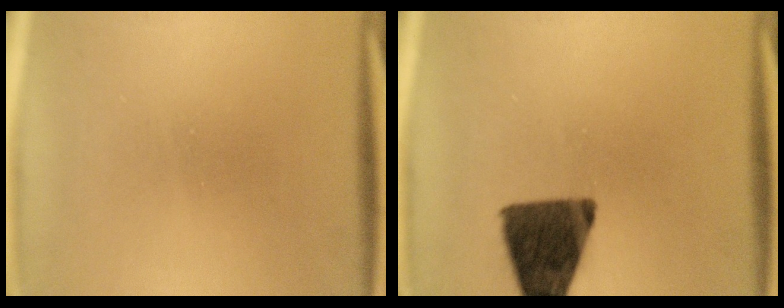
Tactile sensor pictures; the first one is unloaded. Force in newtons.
{"total": 13.7}